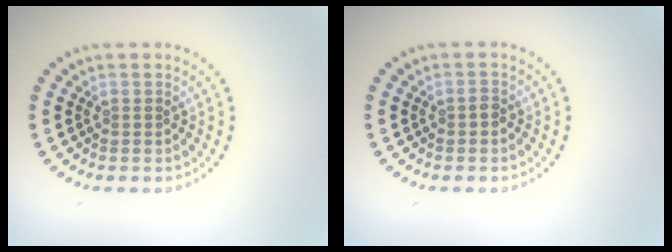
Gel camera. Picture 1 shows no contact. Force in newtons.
{"total": 0.8, "press": 0.8, "slide": 0.1}